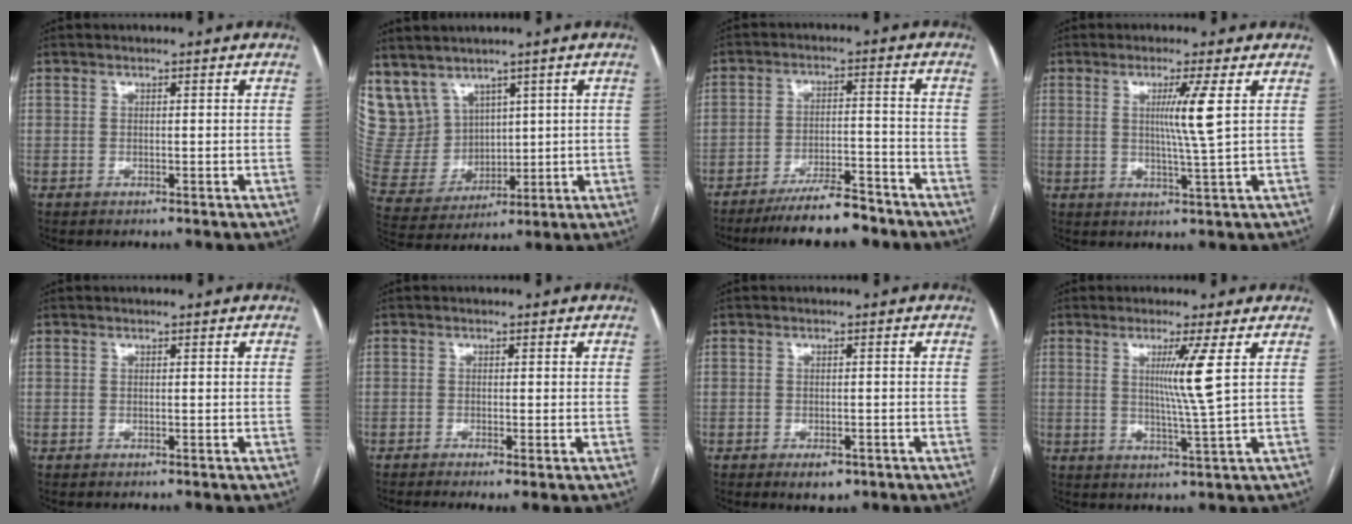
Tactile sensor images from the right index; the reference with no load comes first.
{"total": 10.6, "force": [6.9, 7.8, 1.8], "torque": [-0.068, 0.034, 0.172]}
{"total": 10.0, "force": [-8.6, 1.6, 4.7], "torque": [-0.068, -0.002, -0.142]}
{"total": 5.2, "force": [1.3, -1.6, 4.8], "torque": [-0.093, -0.011, 0.027]}
{"total": 0.0}
{"total": 2.3, "force": [-1.2, 0.1, 1.9], "torque": [-0.032, -0.008, -0.021]}
{"total": 3.0, "force": [-1.8, 1.4, 2.0], "torque": [-0.029, -0.001, -0.017]}
{"total": 5.8, "force": [1.7, -2.0, 5.2], "torque": [-0.100, -0.016, 0.035]}